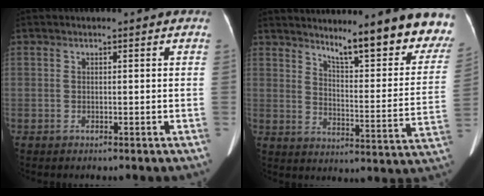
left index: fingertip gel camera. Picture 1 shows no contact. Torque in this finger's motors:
{"motor_torque": [0.52, -0.53, 0.56, 0.13]}